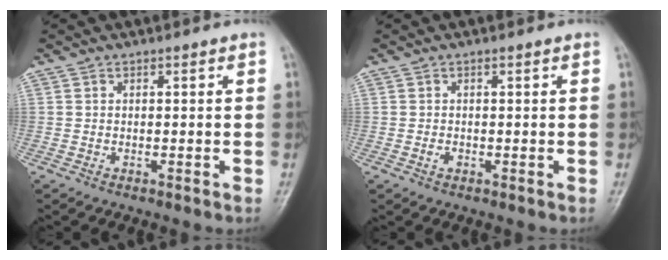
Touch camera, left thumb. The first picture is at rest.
{"total": 1.0, "force": [-0.1, 0.7, 0.7], "torque": [-0.009, 0.000, -0.001]}